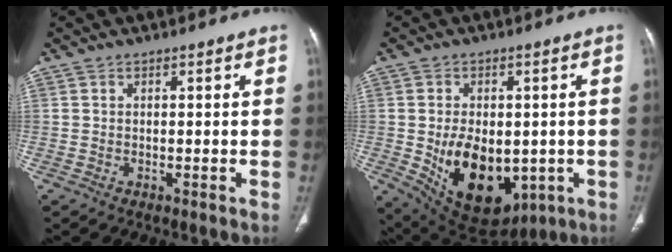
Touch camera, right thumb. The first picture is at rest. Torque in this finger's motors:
{"motor_torque": [-0.26, 1.13, 0.87, 0.71, 0.16]}